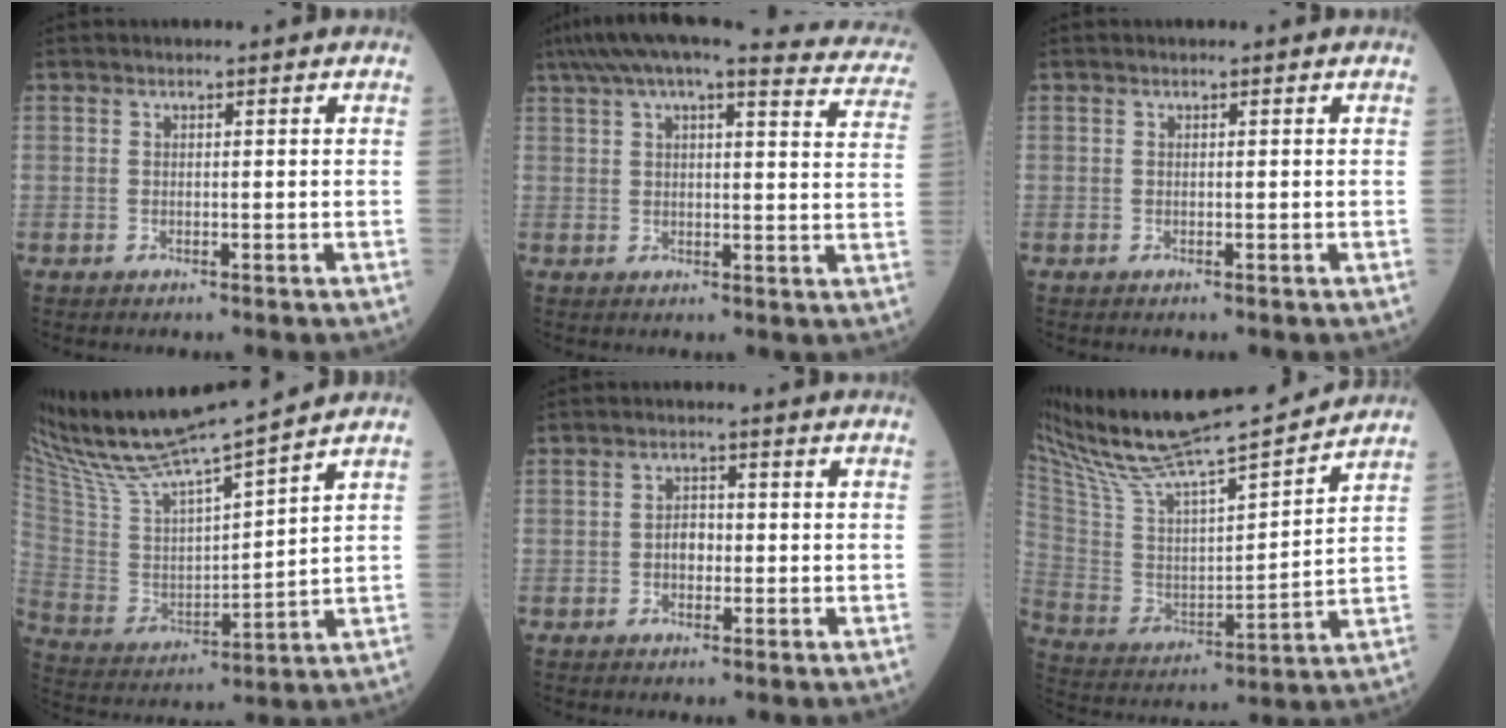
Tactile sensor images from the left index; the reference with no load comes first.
{"total": 23.1, "force": [20.4, 3.6, 10.2], "torque": [-0.153, -0.008, 0.238]}
{"total": 0.0}
{"total": 17.2, "force": [15.6, -0.9, 7.1], "torque": [-0.153, -0.002, 0.295]}
{"total": 2.2, "force": [-0.6, 1.5, 1.5], "torque": [-0.022, 0.004, -0.012]}
{"total": 22.2, "force": [20.2, 0.7, 9.0], "torque": [-0.186, -0.009, 0.345]}